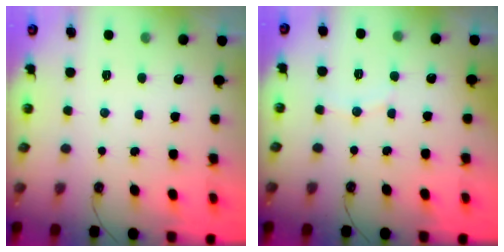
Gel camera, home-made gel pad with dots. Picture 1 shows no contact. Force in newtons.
{"total": 4.5, "press": 4.1, "slide": 1.7}